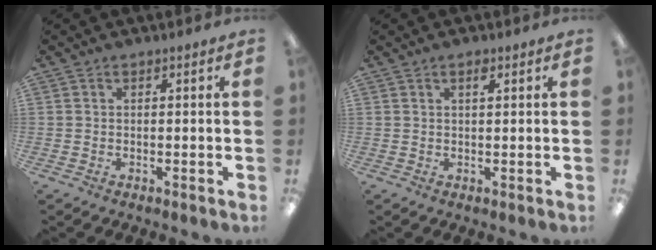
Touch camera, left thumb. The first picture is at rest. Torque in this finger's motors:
{"motor_torque": [-0.11, -0.04, -0.03, 0.04, -0.06]}